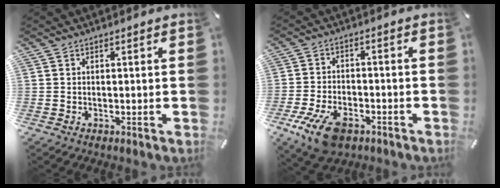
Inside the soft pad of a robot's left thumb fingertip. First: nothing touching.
{"total": 10.3, "force": [-5.7, 5.6, 6.5], "torque": [-0.138, 0.020, -0.103]}